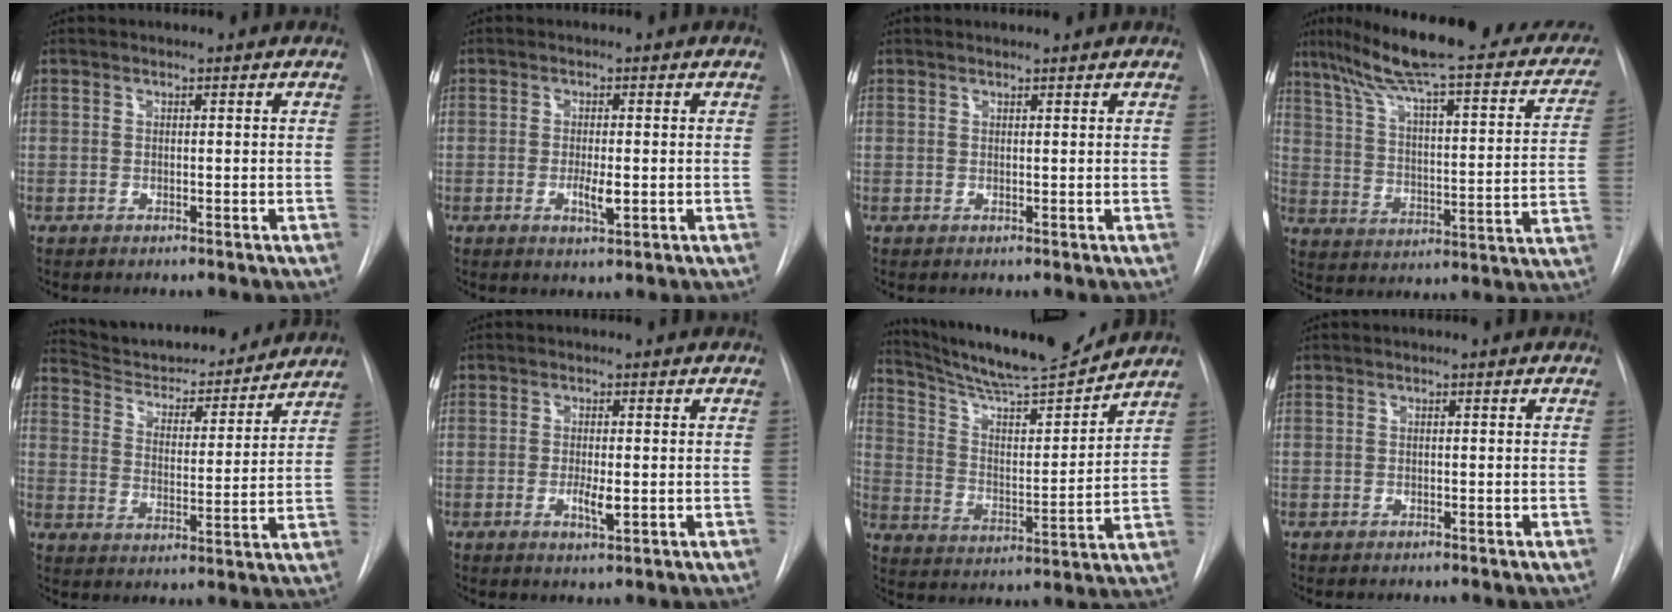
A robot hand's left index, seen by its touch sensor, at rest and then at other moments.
{"total": 3.2, "force": [-2.1, 0.4, 2.4], "torque": [-0.044, -0.008, -0.029]}
{"total": 0.0}
{"total": 28.1, "force": [21.8, 5.1, 17.0], "torque": [-0.249, -0.002, 0.285]}
{"total": 17.3, "force": [16.2, 3.5, 5.0], "torque": [-0.068, -0.011, 0.234]}
{"total": 3.1, "force": [-2.0, 0.4, 2.3], "torque": [-0.043, -0.009, -0.029]}
{"total": 14.8, "force": [13.8, 0.1, 5.2], "torque": [-0.093, -0.022, 0.227]}
{"total": 0.0}